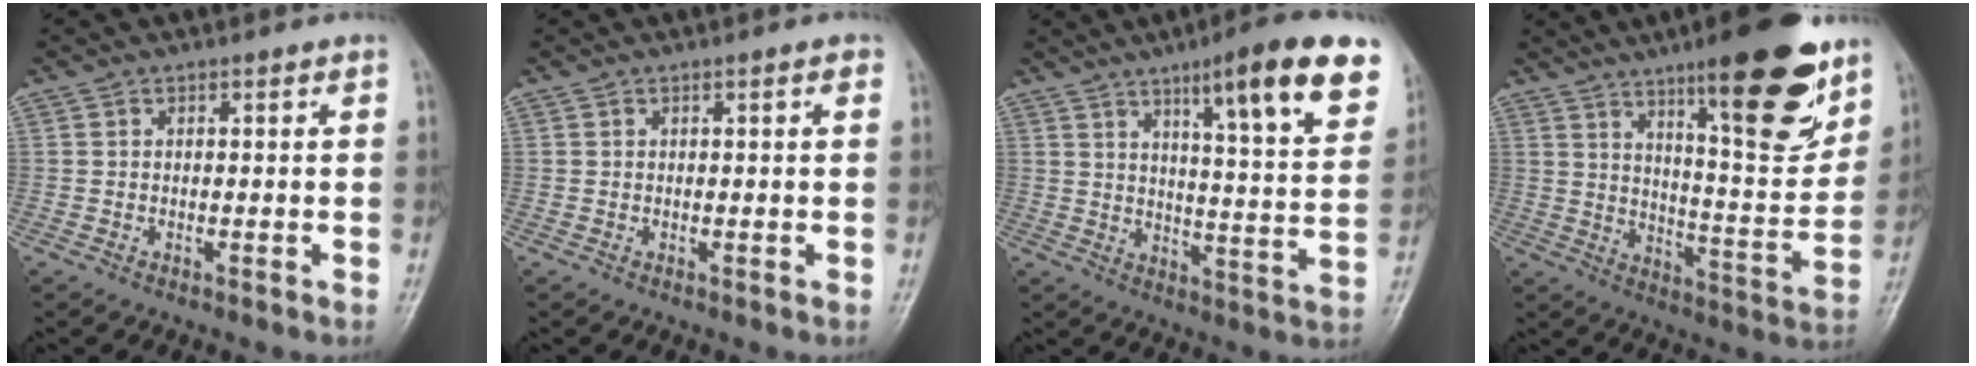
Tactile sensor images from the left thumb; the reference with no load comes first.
{"total": 1.0, "force": [0.3, 0.3, 0.9], "torque": [-0.015, 0.002, 0.003]}
{"total": 17.9, "force": [10.1, 3.0, 14.4], "torque": [-0.174, -0.042, 0.143]}
{"total": 19.7, "force": [12.1, 4.9, 14.8], "torque": [-0.171, -0.071, 0.185]}